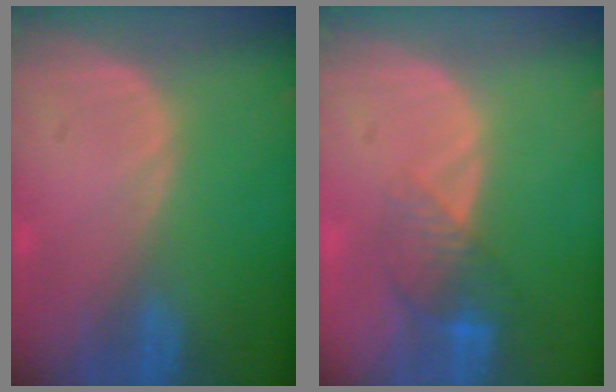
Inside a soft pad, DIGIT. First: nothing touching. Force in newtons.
{"total": 4.4, "press": 3.8, "slide": 2.1}